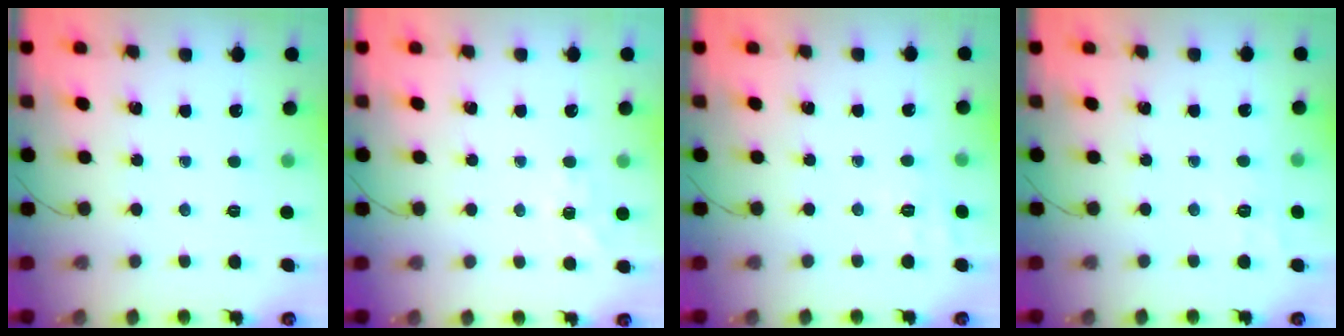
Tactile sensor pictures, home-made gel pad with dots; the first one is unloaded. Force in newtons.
{"total": 2.3, "press": 1.6, "slide": 1.7}
{"total": 2.3, "press": 0.9, "slide": 2.1}
{"total": 1.8, "press": 0.5, "slide": 1.7}